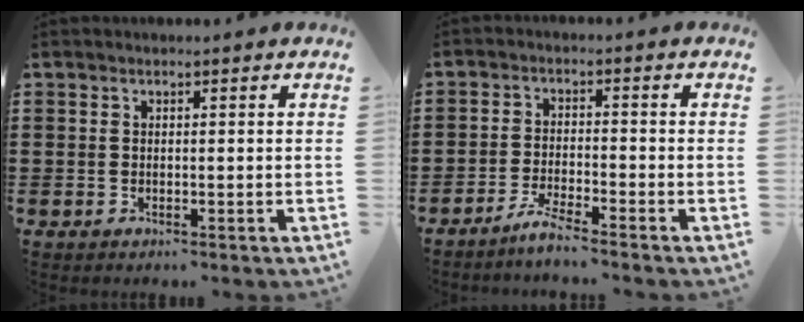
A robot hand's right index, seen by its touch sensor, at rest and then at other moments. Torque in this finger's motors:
{"motor_torque": [0.03, -0.11, 0.18, 0.01]}